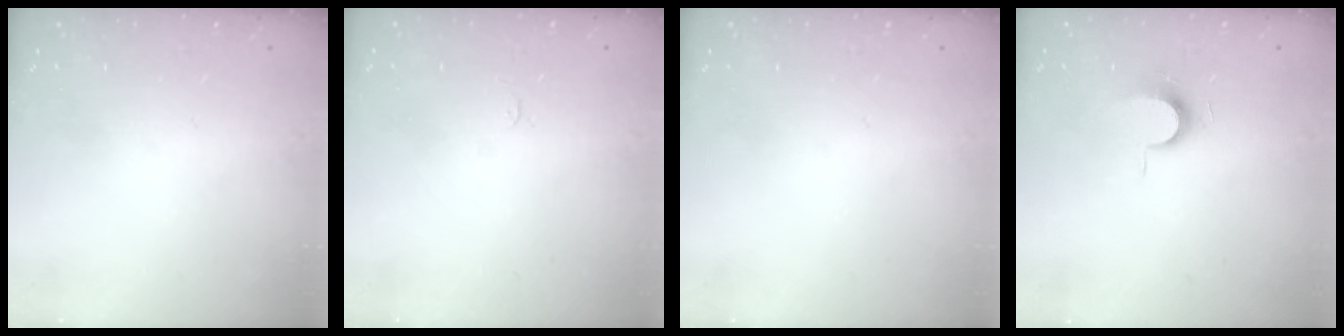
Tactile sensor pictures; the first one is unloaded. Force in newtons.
{"total": 2.4, "press": 2.4, "slide": 0.3}
{"total": 0.0}
{"total": 6.9, "press": 6.9, "slide": 0.6}